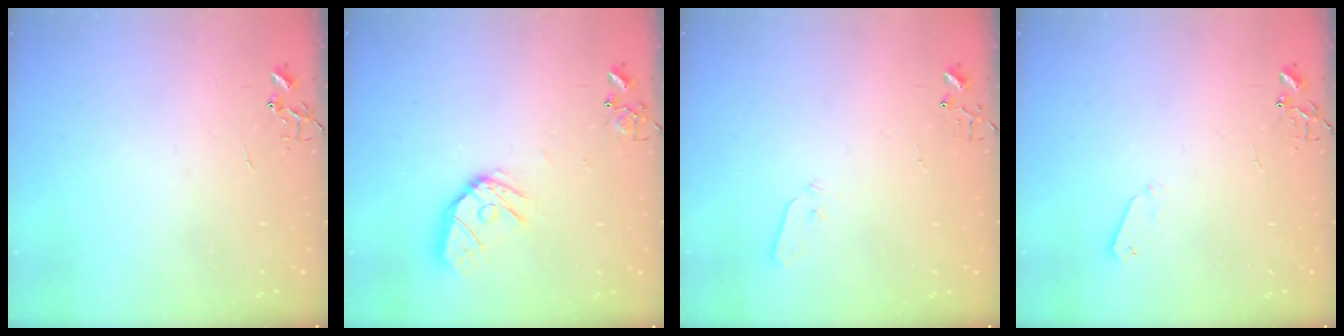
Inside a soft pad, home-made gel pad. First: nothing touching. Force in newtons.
{"total": 13.2, "press": 13.1, "slide": 1.5}
{"total": 3.7, "press": 3.7, "slide": 0.6}
{"total": 3.5, "press": 3.4, "slide": 0.8}